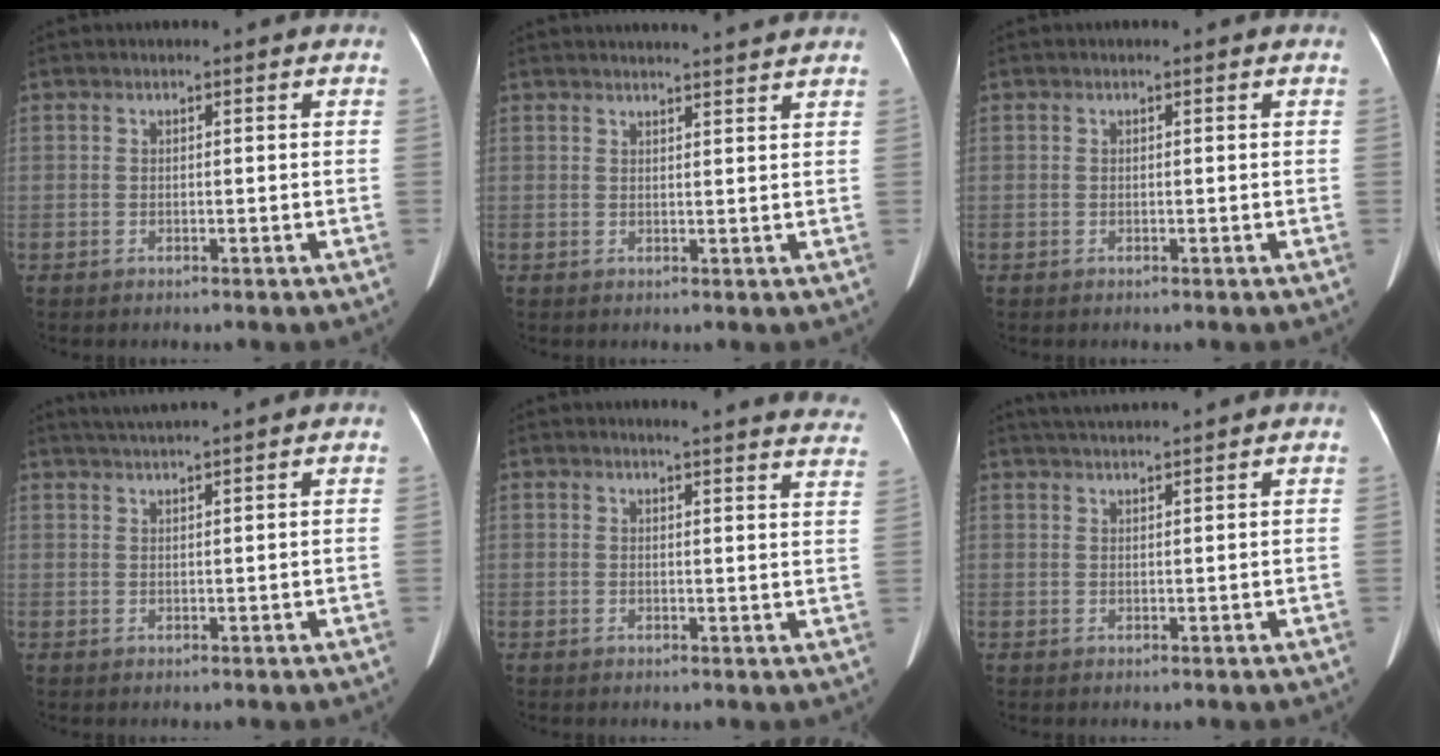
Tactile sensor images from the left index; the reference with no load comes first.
{"total": 7.6, "force": [7.3, -0.4, 2.0], "torque": [-0.023, 0.012, 0.078]}
{"total": 0.0}
{"total": 5.2, "force": [4.7, -1.0, 2.2], "torque": [-0.035, 0.026, 0.076]}
{"total": 17.9, "force": [17.2, 1.5, 4.6], "torque": [-0.039, -0.075, 0.171]}
{"total": 5.5, "force": [5.1, -0.9, 1.9], "torque": [-0.033, 0.025, 0.082]}